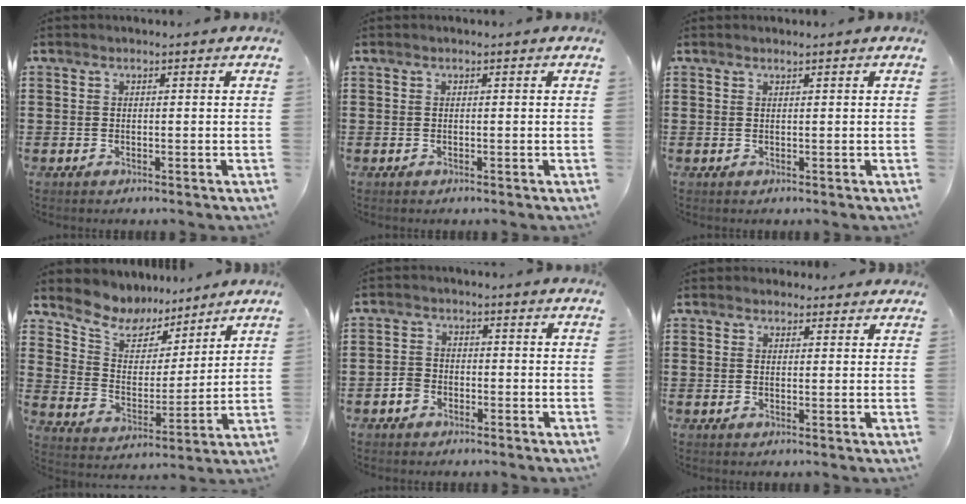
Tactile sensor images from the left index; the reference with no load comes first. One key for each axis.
{"total": 0.0}
{"total": 0.5, "fx": 0.4, "fy": 0.0, "fz": 0.3, "tx": -0.008, "ty": -0.002, "tz": 0.009}
{"total": 6.4, "fx": 5.9, "fy": 2.4, "fz": 0.4, "tx": -0.049, "ty": -0.038, "tz": 0.106}
{"total": 2.4, "fx": -1.6, "fy": 1.6, "fz": 0.7, "tx": -0.016, "ty": 0.006, "tz": -0.032}
{"total": 1.8, "fx": 1.7, "fy": 0.8, "fz": 0.2, "tx": 0.001, "ty": 0.001, "tz": 0.030}